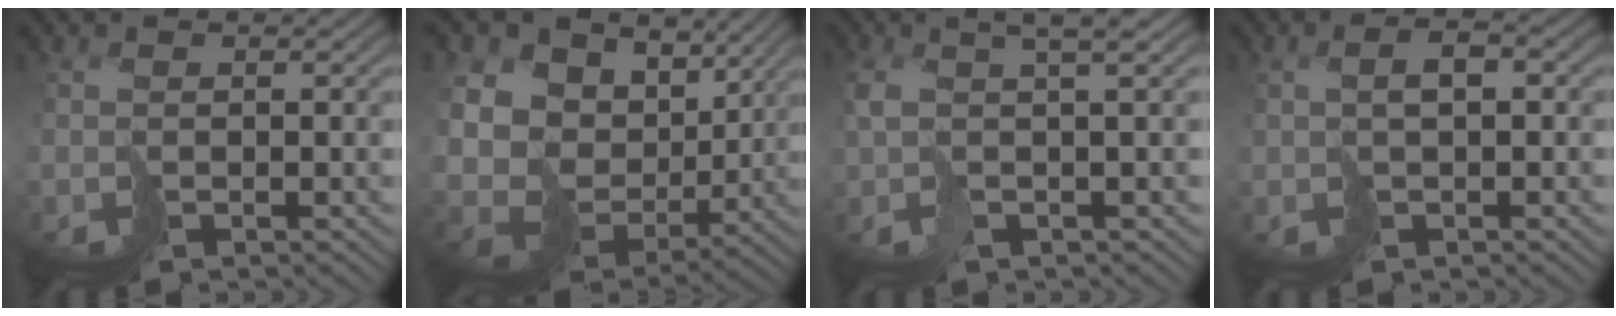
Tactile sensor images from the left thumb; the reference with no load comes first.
{"total": 15.8, "force": [5.9, 12.2, 8.1], "torque": [-0.226, 0.011, 0.125]}
{"total": 5.6, "force": [1.4, 1.4, 5.2], "torque": [-0.088, 0.013, 0.018]}
{"total": 2.5, "force": [0.4, 0.9, 2.3], "torque": [-0.044, 0.008, 0.008]}